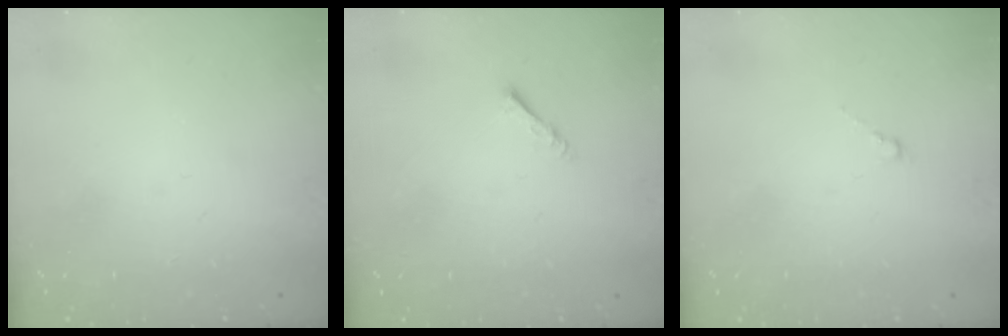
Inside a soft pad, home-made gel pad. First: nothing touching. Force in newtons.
{"total": 1.8, "press": 1.8, "slide": 0.1}
{"total": 0.8, "press": 0.7, "slide": 0.5}